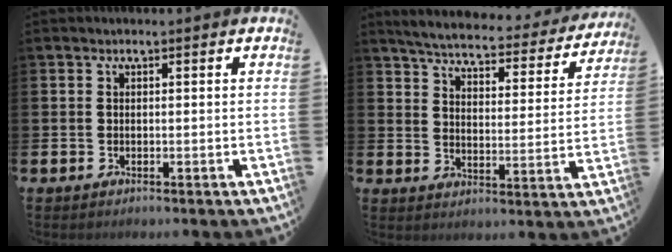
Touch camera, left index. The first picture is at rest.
{"total": 5.0, "force": [4.6, 0.8, 1.7], "torque": [-0.060, -0.033, 0.073]}